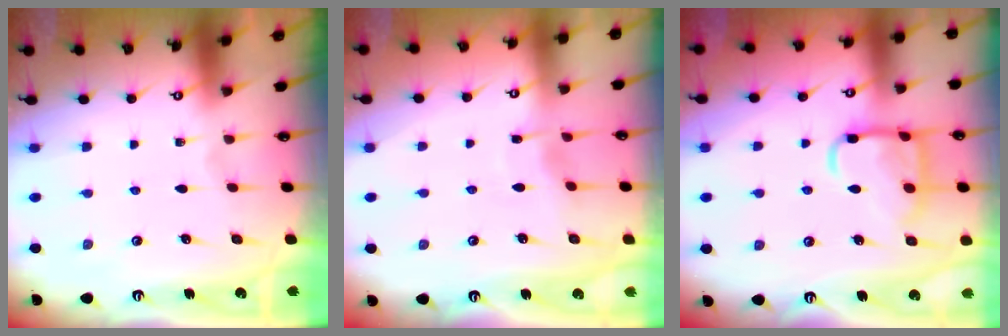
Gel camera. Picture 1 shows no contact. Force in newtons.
{"total": 2.9, "press": 2.9, "slide": 0.4}
{"total": 12.7, "press": 12.7, "slide": 1.1}